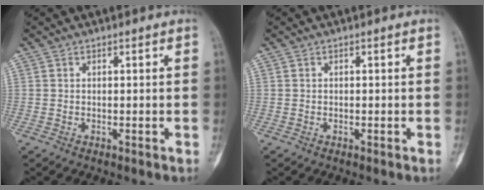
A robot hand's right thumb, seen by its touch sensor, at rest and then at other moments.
{"total": 0.0}